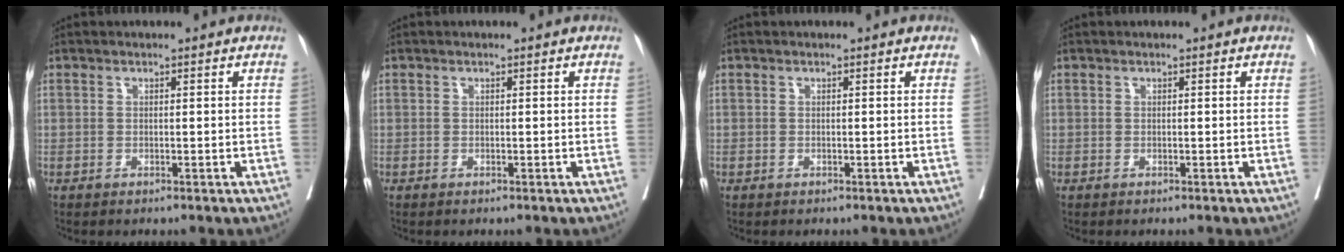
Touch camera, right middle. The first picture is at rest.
{"total": 0.0}
{"total": 0.6, "force": [-0.1, 0.6, -0.1], "torque": [0.007, 0.006, -0.005]}
{"total": 0.0}